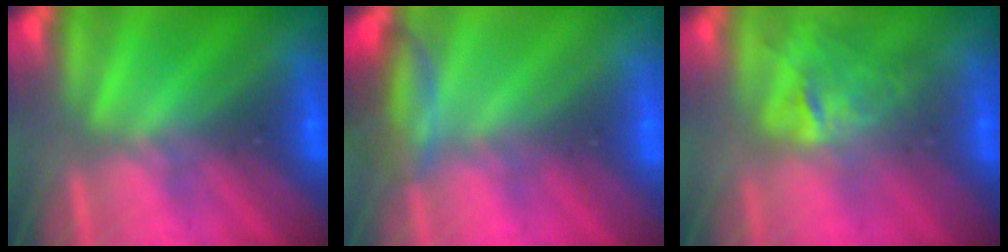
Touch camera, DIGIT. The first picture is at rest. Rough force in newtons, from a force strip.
{"total": 2.5}
{"total": 2.7}